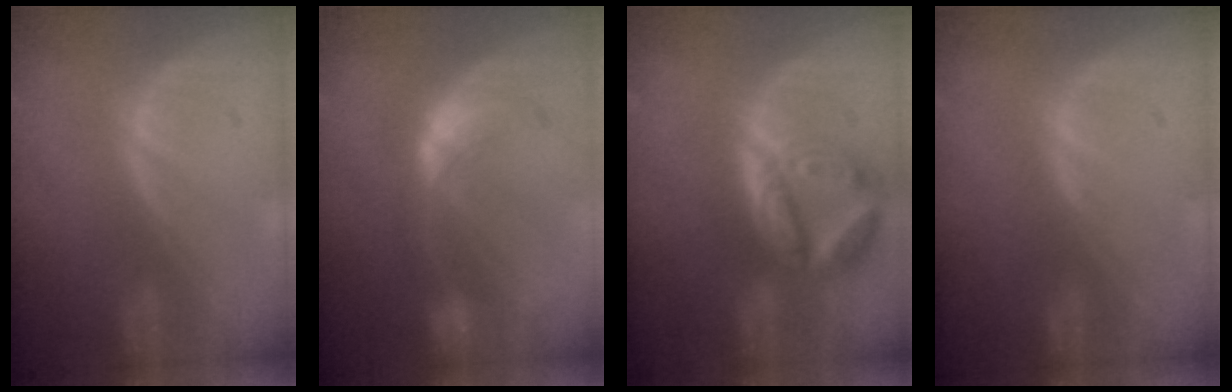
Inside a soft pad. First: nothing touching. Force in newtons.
{"total": 8.2, "press": 7.3, "slide": 3.8}
{"total": 8.2, "press": 7.3, "slide": 3.8}
{"total": 0.5, "press": 0.0, "slide": 0.5}